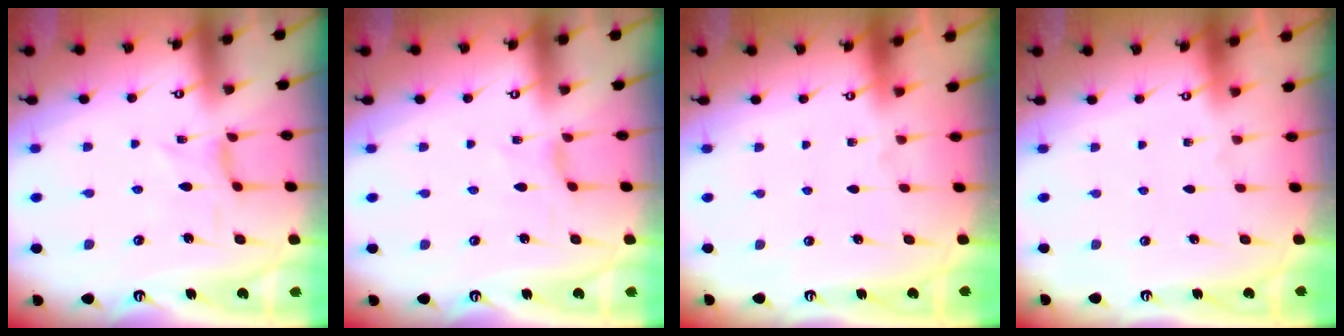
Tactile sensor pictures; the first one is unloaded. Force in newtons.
{"total": 2.0, "press": 2.0, "slide": 0.4}
{"total": 0.0}
{"total": 0.0}